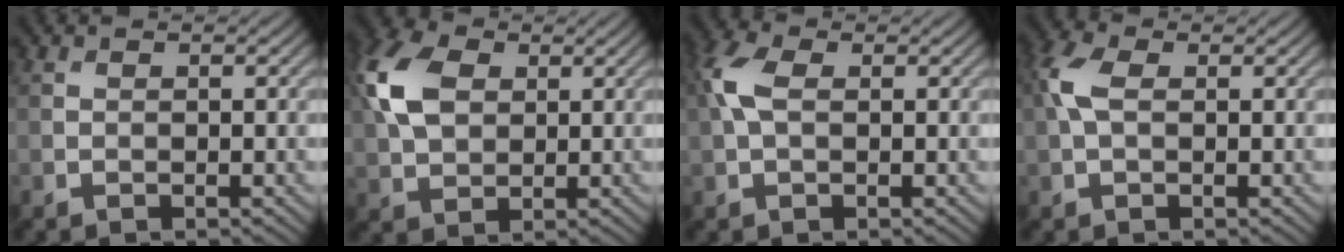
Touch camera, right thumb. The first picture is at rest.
{"total": 8.5, "force": [2.2, 5.8, 5.9], "torque": [-0.163, 0.017, 0.038]}
{"total": 4.4, "force": [0.8, 2.5, 3.5], "torque": [-0.094, 0.012, 0.009]}
{"total": 3.9, "force": [0.7, 2.2, 3.1], "torque": [-0.085, 0.011, 0.006]}